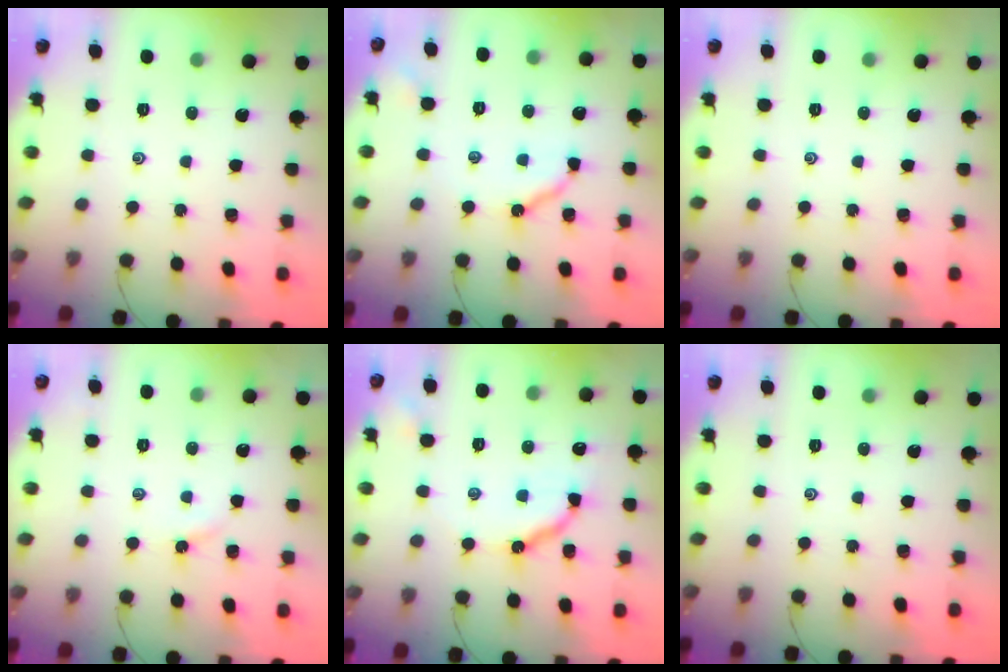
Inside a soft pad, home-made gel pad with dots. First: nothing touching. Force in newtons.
{"total": 7.2, "press": 7.1, "slide": 0.9}
{"total": 0.0}
{"total": 1.7, "press": 1.6, "slide": 0.3}
{"total": 10.4, "press": 10.4, "slide": 0.8}
{"total": 0.0}